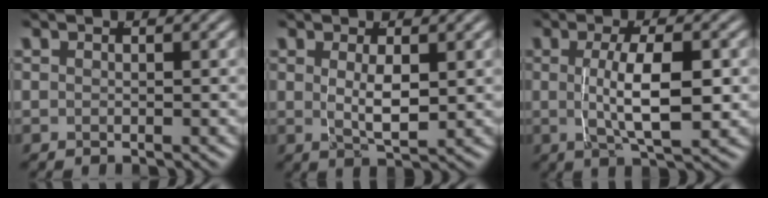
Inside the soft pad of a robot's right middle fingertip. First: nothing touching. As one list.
[{"total": 2.9, "force": [0.4, 0.5, 2.9], "torque": [-0.050, -0.016, 0.019]}, {"total": 5.9, "force": [-0.6, 1.5, 5.7], "torque": [-0.097, -0.011, -0.002]}]